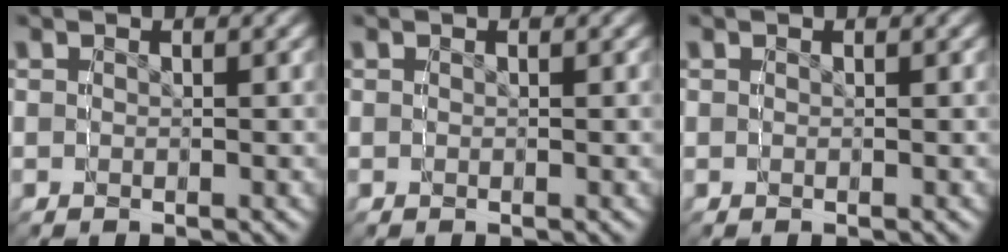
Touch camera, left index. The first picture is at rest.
{"total": 0.0}
{"total": 0.0}